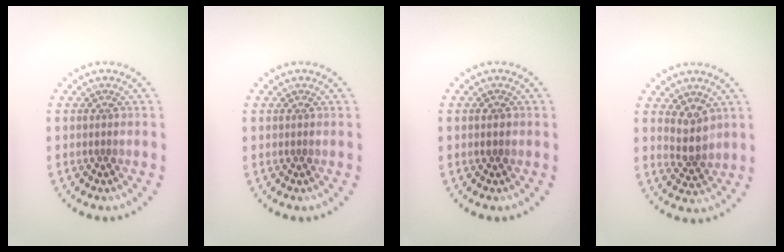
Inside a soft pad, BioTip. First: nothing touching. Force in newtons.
{"total": 0.0}
{"total": 0.9, "press": 0.9, "slide": 0.1}
{"total": 2.7, "press": 2.3, "slide": 1.3}